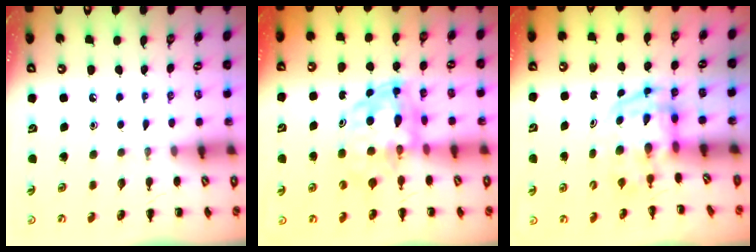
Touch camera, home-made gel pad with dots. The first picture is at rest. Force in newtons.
{"total": 7.0, "press": 6.7, "slide": 2.0}
{"total": 3.9, "press": 3.8, "slide": 0.6}